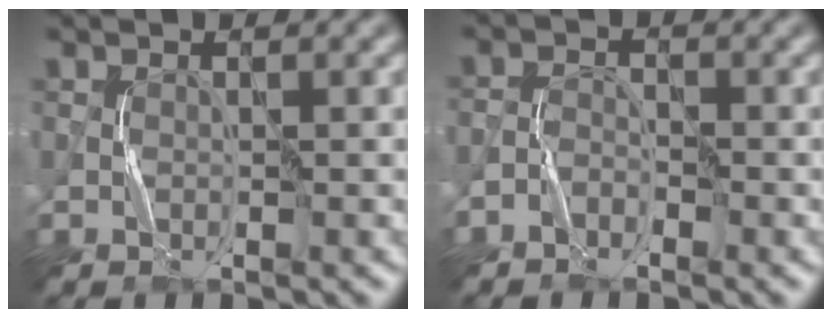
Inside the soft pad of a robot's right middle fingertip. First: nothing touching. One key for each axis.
{"total": 1.6, "fx": -1.3, "fy": 0.8, "fz": 0.4, "tx": -0.005, "ty": 0.008, "tz": -0.030}